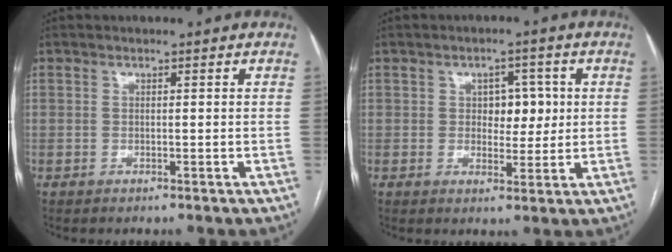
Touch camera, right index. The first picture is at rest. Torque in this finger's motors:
{"motor_torque": [0.02, 0.09, 0.10, -0.01]}